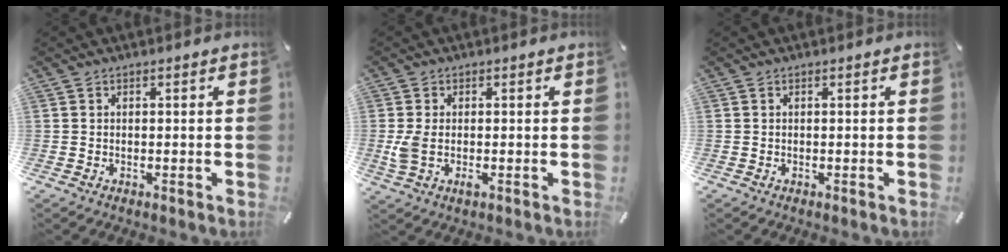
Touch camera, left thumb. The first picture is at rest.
{"total": 4.3, "force": [-0.3, 2.3, 3.5], "torque": [-0.068, -0.004, -0.007]}
{"total": 0.0}